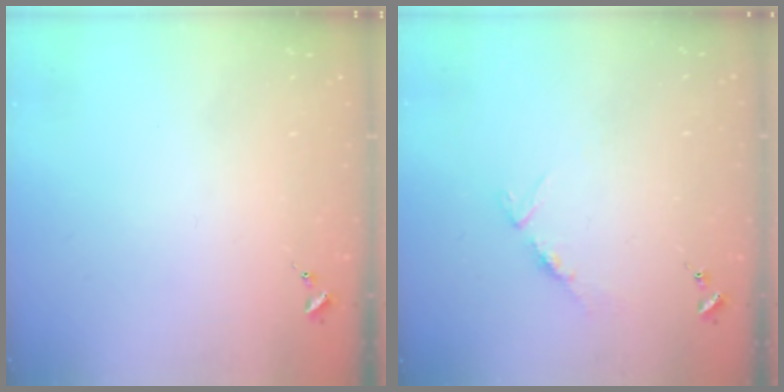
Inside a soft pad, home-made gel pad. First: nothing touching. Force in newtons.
{"total": 5.9, "press": 5.9, "slide": 0.5}